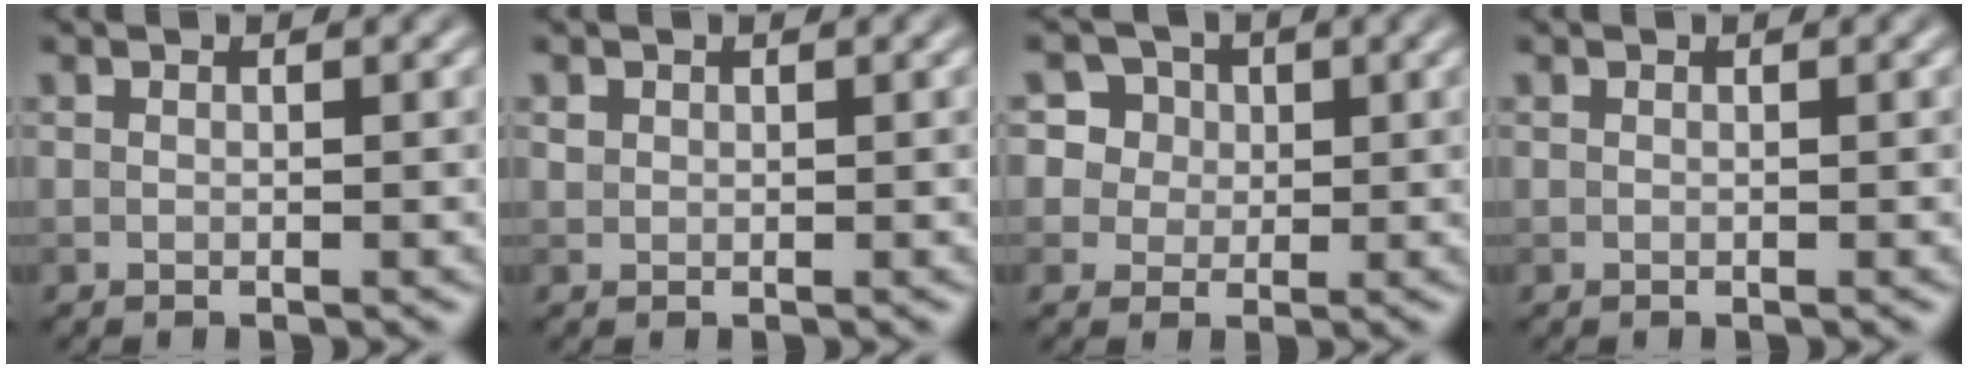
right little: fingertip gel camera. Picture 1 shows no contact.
{"total": 0.5, "force": [0.3, 0.4, 0.1], "torque": [0.000, -0.002, 0.007]}
{"total": 6.7, "force": [3.2, 5.4, 2.2], "torque": [-0.031, 0.018, 0.036]}
{"total": 0.0}